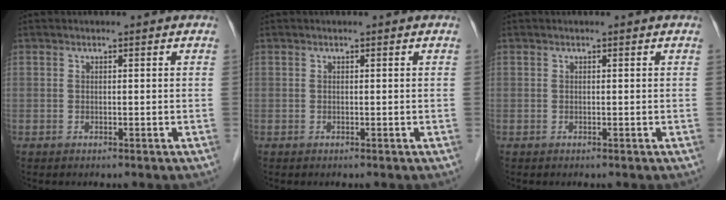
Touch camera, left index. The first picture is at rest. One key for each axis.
{"total": 0.0}
{"total": 0.0}